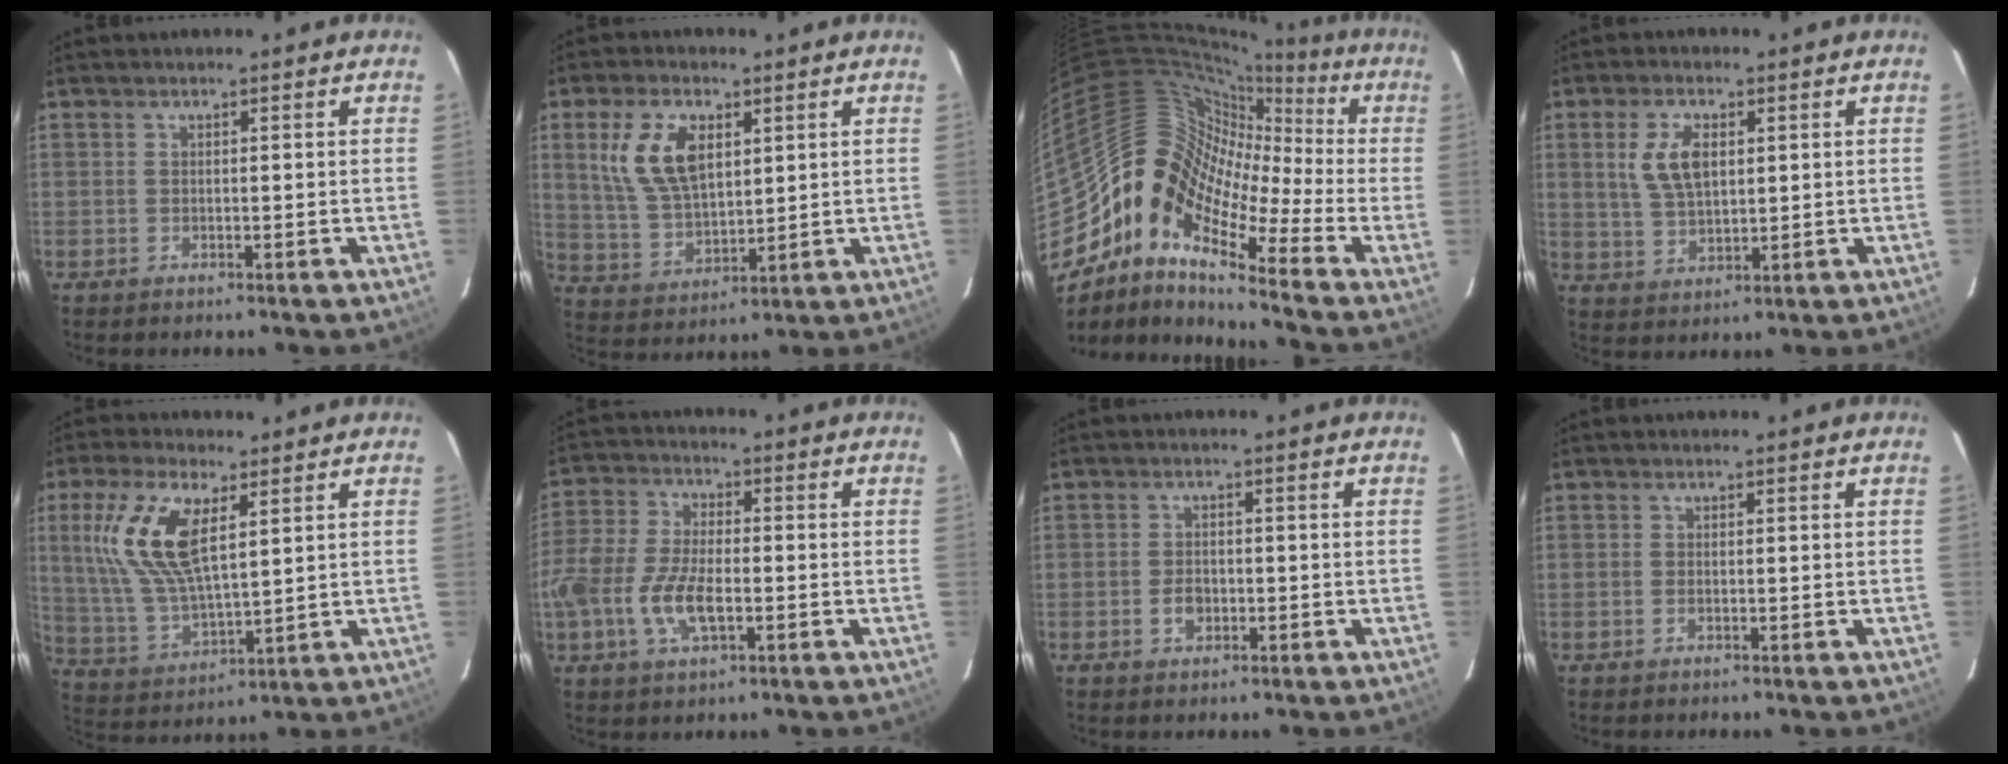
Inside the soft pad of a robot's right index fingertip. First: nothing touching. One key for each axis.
{"total": 11.8, "fx": 4.1, "fy": 6.5, "fz": 9.0, "tx": -0.180, "ty": 0.010, "tz": 0.091}
{"total": 14.6, "fx": -5.0, "fy": 9.3, "fz": 10.1, "tx": -0.164, "ty": 0.012, "tz": -0.124}
{"total": 7.5, "fx": 2.0, "fy": 4.1, "fz": 6.0, "tx": -0.122, "ty": 0.007, "tz": 0.044}
{"total": 15.0, "fx": 5.3, "fy": 6.1, "fz": 12.6, "tx": -0.257, "ty": 0.008, "tz": 0.114}
{"total": 12.1, "fx": -3.8, "fy": 5.8, "fz": 9.9, "tx": -0.219, "ty": -0.001, "tz": -0.076}
{"total": 3.0, "fx": -1.0, "fy": 2.1, "fz": 1.9, "tx": -0.037, "ty": 0.002, "tz": -0.017}
{"total": 0.7, "fx": -0.3, "fy": 0.3, "fz": 0.5, "tx": -0.012, "ty": -0.001, "tz": -0.006}